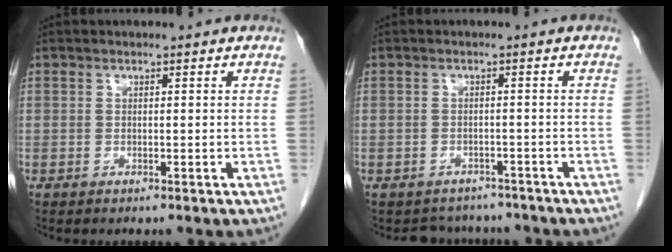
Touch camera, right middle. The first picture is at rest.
{"total": 5.2, "force": [-4.6, 2.3, -0.1], "torque": [0.006, 0.011, -0.058]}